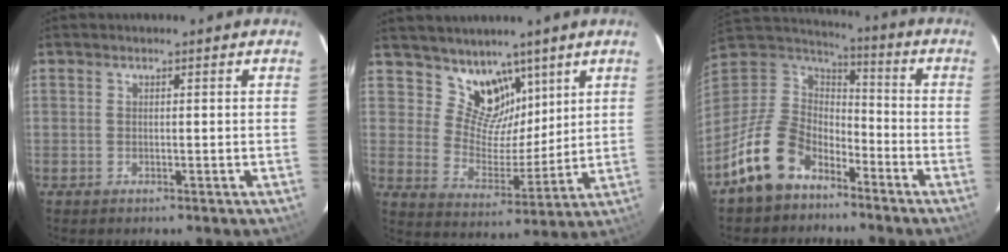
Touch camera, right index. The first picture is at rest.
{"total": 10.2, "force": [7.1, 6.5, 3.2], "torque": [-0.046, -0.011, 0.133]}
{"total": 14.7, "force": [-9.5, 9.2, 6.5], "torque": [-0.158, 0.017, -0.168]}